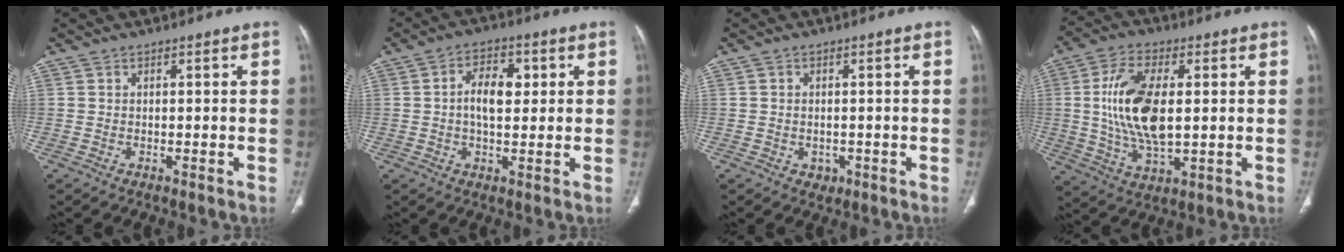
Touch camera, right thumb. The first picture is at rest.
{"total": 7.2, "force": [1.0, 4.1, 5.8], "torque": [-0.088, 0.010, 0.013]}
{"total": 2.1, "force": [-0.6, 1.9, 0.8], "torque": [-0.002, 0.004, -0.002]}
{"total": 15.2, "force": [1.3, 7.4, 13.2], "torque": [-0.260, -0.007, 0.027]}